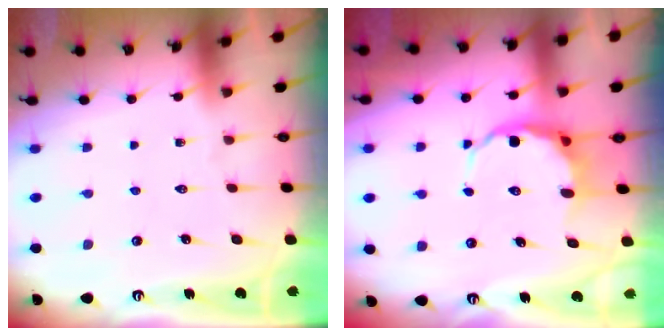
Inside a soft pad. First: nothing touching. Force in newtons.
{"total": 7.1, "press": 6.9, "slide": 1.6}